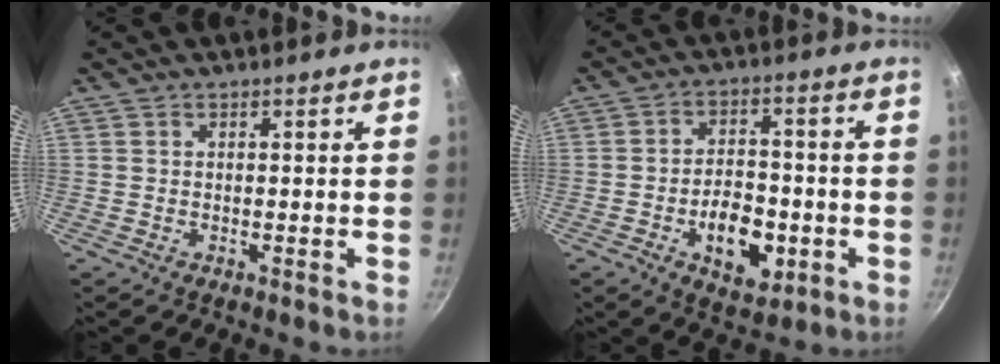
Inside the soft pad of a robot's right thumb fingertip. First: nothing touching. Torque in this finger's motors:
{"motor_torque": [-0.22, 0.43, 0.61, 0.28, 0.27]}